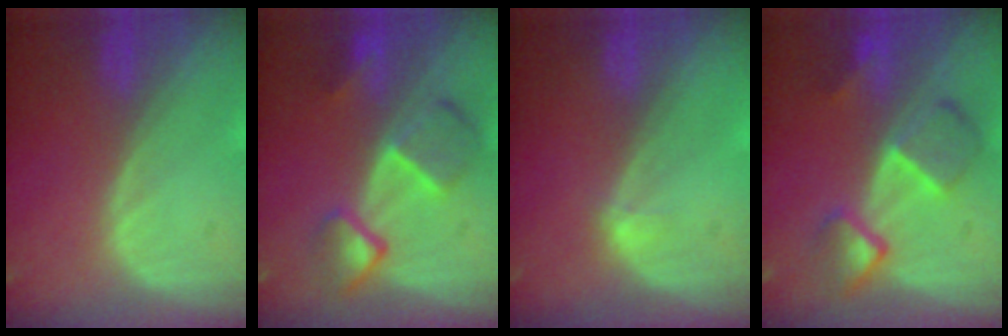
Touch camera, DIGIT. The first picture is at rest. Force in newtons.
{"total": 7.4, "press": 6.8, "slide": 2.8}
{"total": 1.1, "press": 0.8, "slide": 0.7}
{"total": 6.9, "press": 6.7, "slide": 1.6}